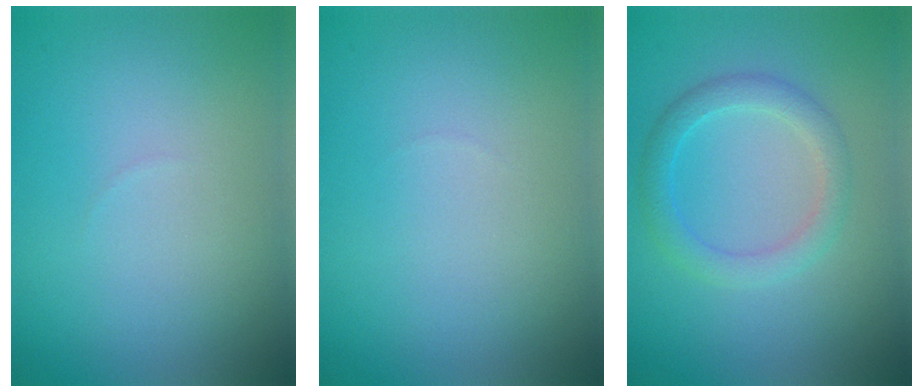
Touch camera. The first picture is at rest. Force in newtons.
{"total": 0.0}
{"total": 2.6, "press": 2.6, "slide": 0.1}